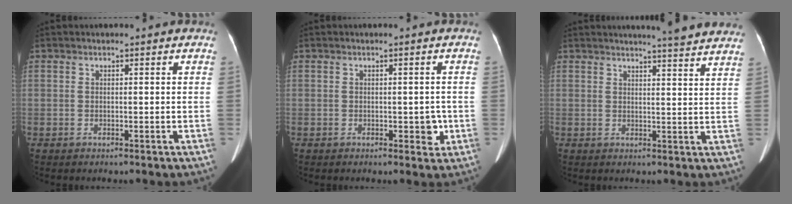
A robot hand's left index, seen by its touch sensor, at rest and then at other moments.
{"total": 2.4, "force": [-0.6, 1.4, 1.8], "torque": [-0.017, 0.002, -0.004]}
{"total": 10.1, "force": [9.5, -0.3, 3.5], "torque": [-0.043, -0.014, 0.095]}